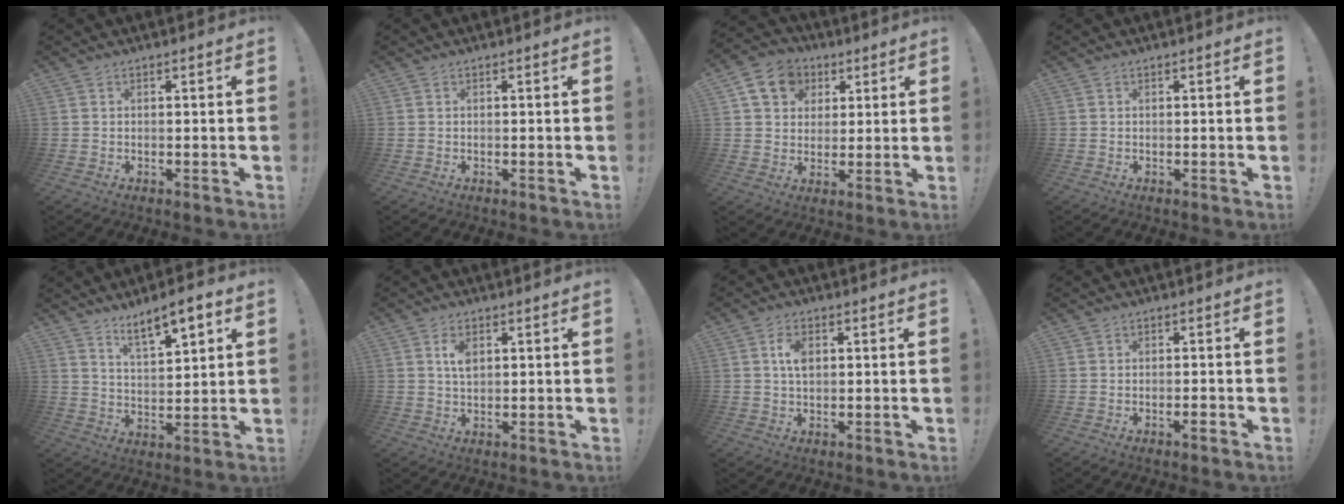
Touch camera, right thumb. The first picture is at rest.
{"total": 0.0}
{"total": 11.1, "force": [4.5, 9.2, 4.3], "torque": [-0.061, -0.013, 0.090]}
{"total": 0.0}
{"total": 8.7, "force": [6.2, 2.2, 5.7], "torque": [-0.086, -0.037, 0.105]}
{"total": 4.4, "force": [1.4, 2.5, 3.3], "torque": [-0.044, -0.004, 0.019]}
{"total": 4.9, "force": [1.1, 2.9, 3.8], "torque": [-0.053, -0.001, 0.015]}
{"total": 1.9, "force": [-1.3, 0.1, 1.3], "torque": [-0.023, 0.004, -0.022]}